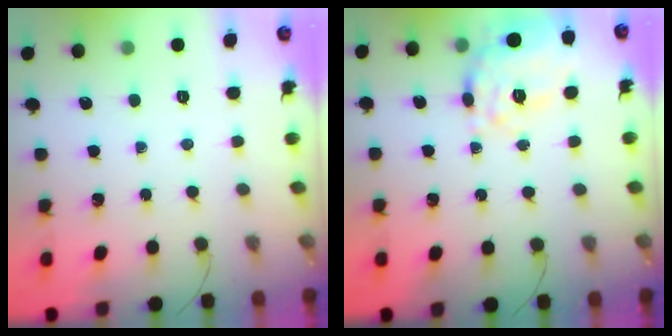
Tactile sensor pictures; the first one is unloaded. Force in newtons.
{"total": 14.1, "press": 13.9, "slide": 2.4}